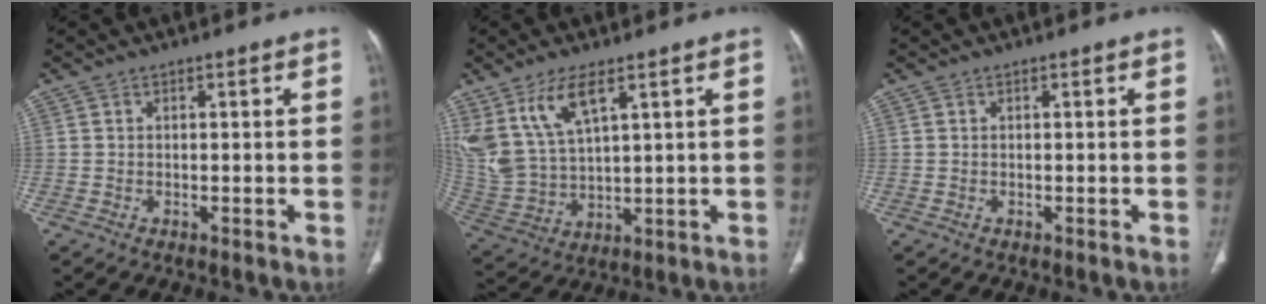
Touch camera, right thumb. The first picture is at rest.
{"total": 12.7, "force": [7.0, 5.4, 9.1], "torque": [-0.189, -0.023, 0.158]}
{"total": 0.0}